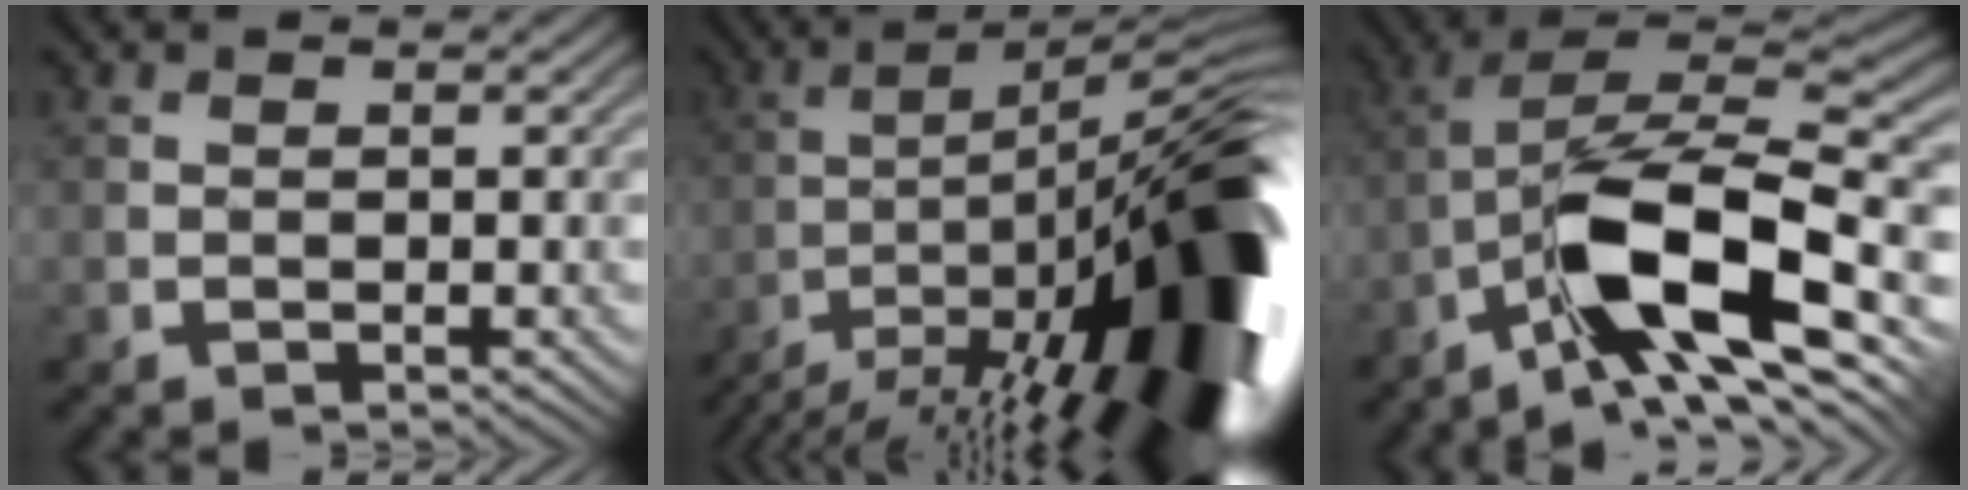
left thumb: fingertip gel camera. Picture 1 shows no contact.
{"total": 18.6, "force": [-9.9, 3.9, 15.3], "torque": [-0.223, -0.001, -0.175]}
{"total": 12.7, "force": [-6.1, 3.8, 10.5], "torque": [-0.185, 0.006, -0.119]}